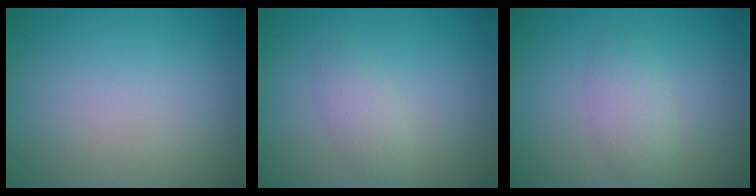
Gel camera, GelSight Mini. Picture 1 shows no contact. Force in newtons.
{"total": 1.7, "press": 1.7, "slide": 0.0}
{"total": 1.5, "press": 1.5, "slide": 0.0}